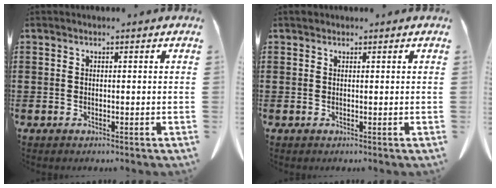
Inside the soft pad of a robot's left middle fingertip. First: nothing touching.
{"total": 0.6, "force": [0.4, 0.3, 0.1], "torque": [-0.003, 0.003, 0.008]}